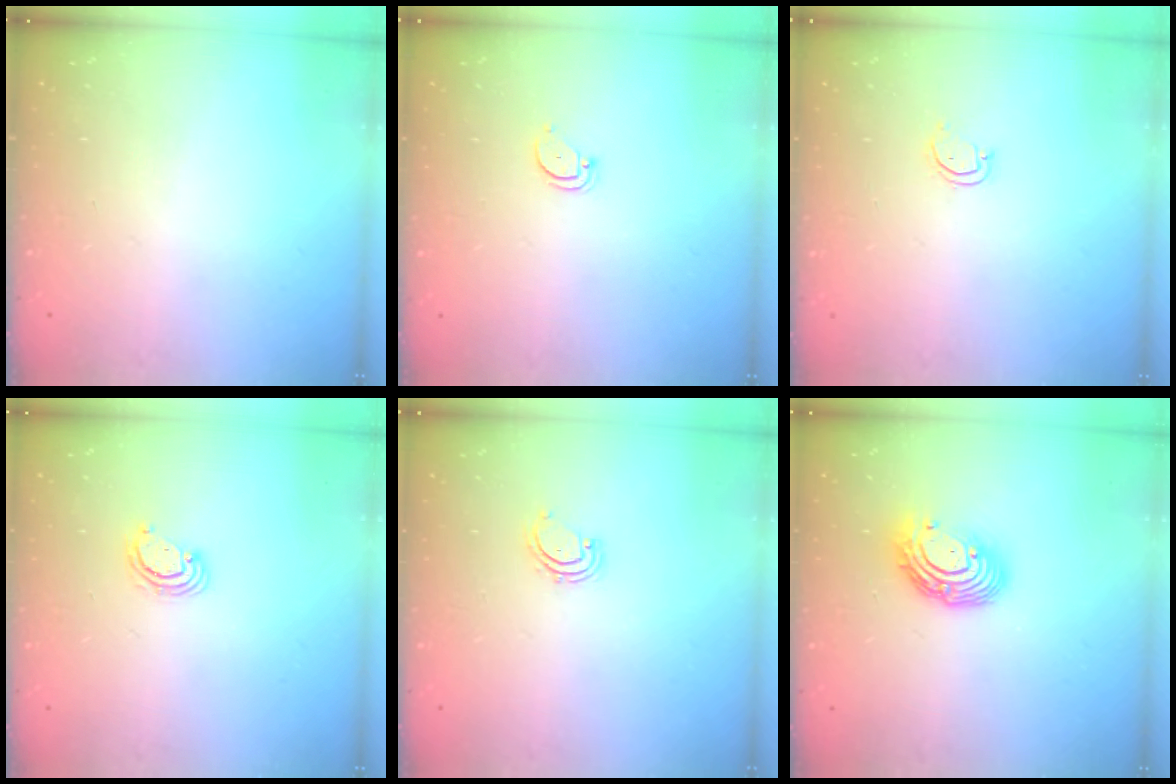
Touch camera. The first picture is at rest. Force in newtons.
{"total": 2.6, "press": 2.6, "slide": 0.1}
{"total": 3.2, "press": 3.2, "slide": 0.2}
{"total": 3.3, "press": 3.3, "slide": 0.2}
{"total": 2.6, "press": 2.6, "slide": 0.3}
{"total": 10.7, "press": 10.6, "slide": 0.9}